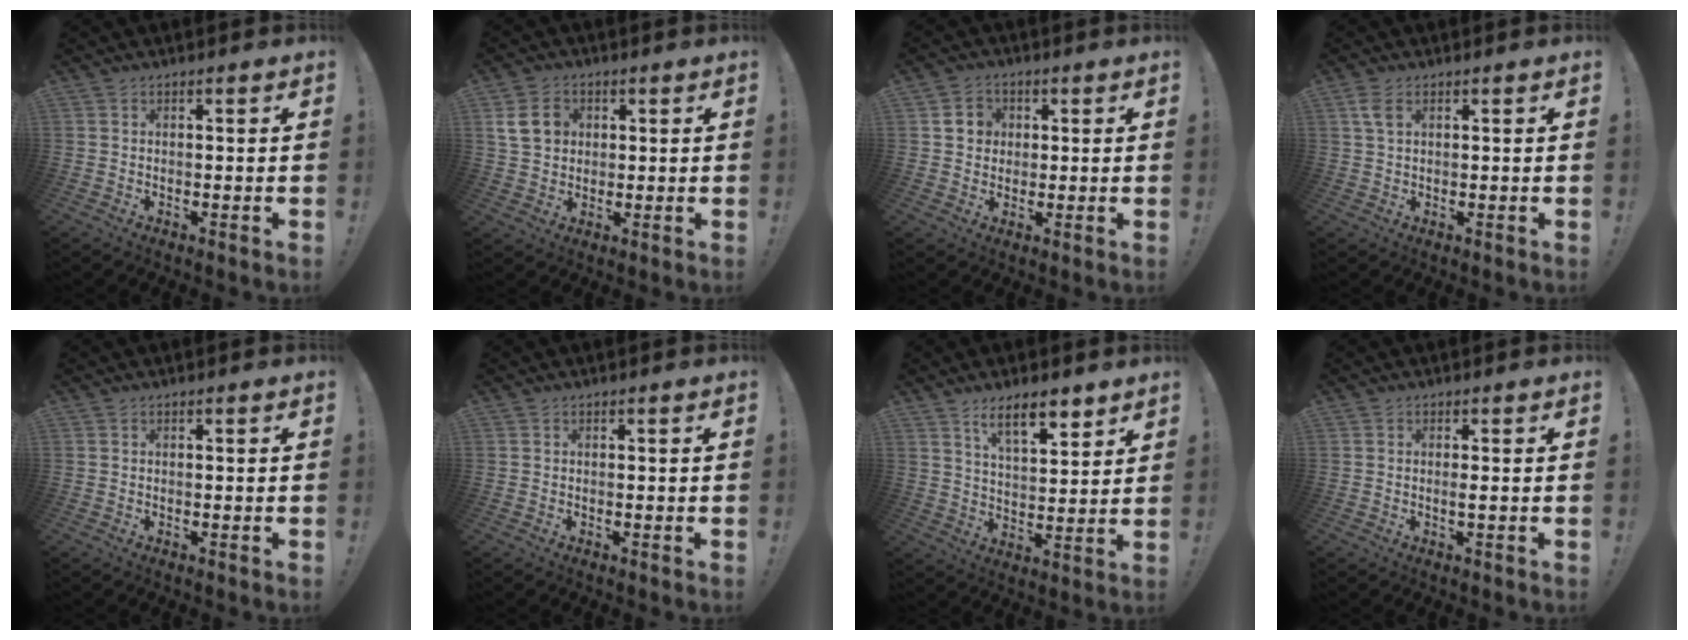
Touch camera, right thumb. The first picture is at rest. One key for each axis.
{"total": 9.0, "fx": 2.6, "fy": 7.4, "fz": 4.4, "tx": -0.066, "ty": 0.003, "tz": 0.057}
{"total": 5.6, "fx": 1.3, "fy": 5.1, "fz": 1.9, "tx": -0.034, "ty": 0.007, "tz": 0.026}
{"total": 3.7, "fx": 1.6, "fy": 1.9, "fz": 2.8, "tx": -0.049, "ty": 0.001, "tz": 0.028}
{"total": 0.0}
{"total": 0.0}
{"total": 10.4, "fx": 7.2, "fy": 3.3, "fz": 6.7, "tx": -0.100, "ty": -0.035, "tz": 0.124}
{"total": 1.2, "fx": -0.1, "fy": 0.0, "fz": 1.2, "tx": -0.017, "ty": -0.004, "tz": -0.004}